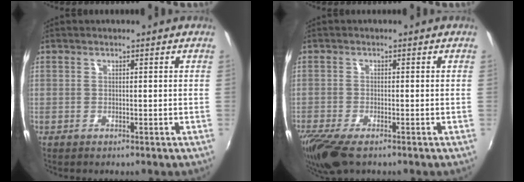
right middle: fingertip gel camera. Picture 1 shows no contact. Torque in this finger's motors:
{"motor_torque": [0.69, -0.63, 0.32, 0.10]}